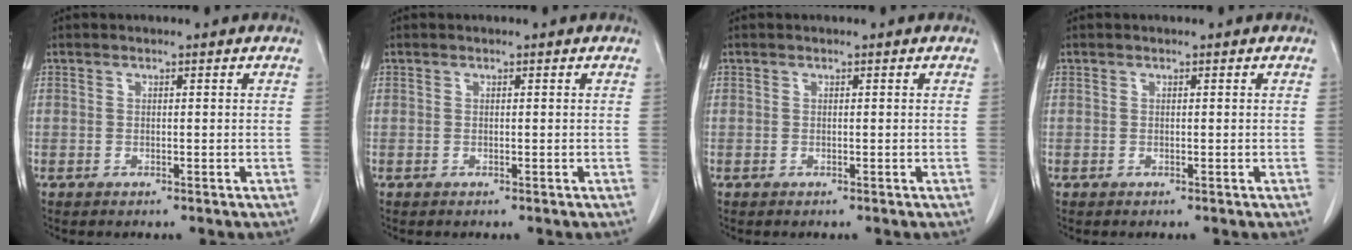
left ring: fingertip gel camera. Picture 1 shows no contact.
{"total": 0.0}
{"total": 0.0}
{"total": 0.0}